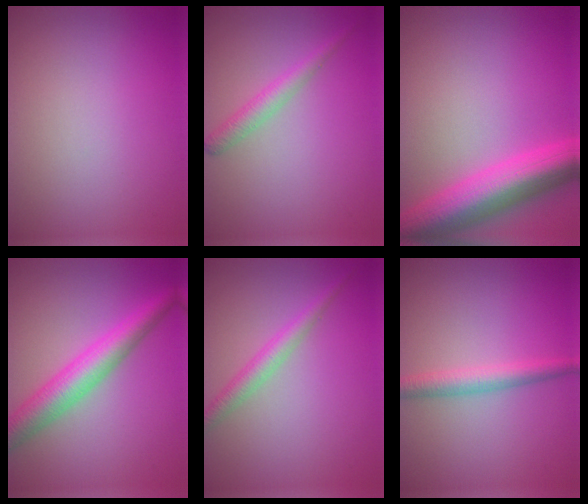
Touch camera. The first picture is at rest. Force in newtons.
{"total": 2.0, "press": 2.0, "slide": 0.1}
{"total": 8.5, "press": 8.5, "slide": 0.5}
{"total": 5.3, "press": 5.3, "slide": 0.0}
{"total": 2.4, "press": 2.4, "slide": 0.1}
{"total": 2.6, "press": 2.6, "slide": 0.0}